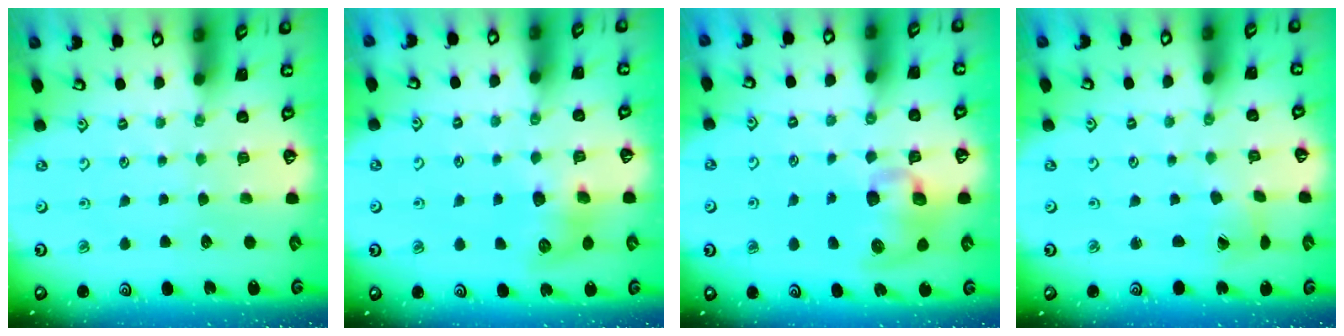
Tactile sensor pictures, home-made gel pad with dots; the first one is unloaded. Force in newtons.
{"total": 8.5, "press": 8.5, "slide": 0.5}
{"total": 12.3, "press": 12.2, "slide": 1.7}
{"total": 2.0, "press": 2.0, "slide": 0.2}